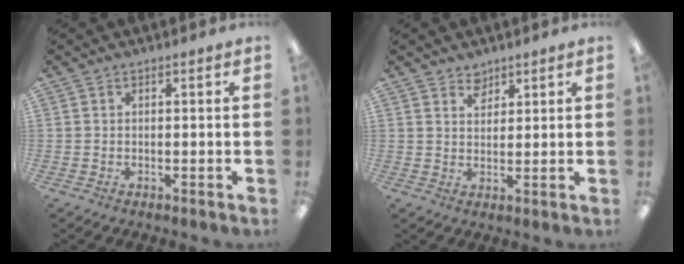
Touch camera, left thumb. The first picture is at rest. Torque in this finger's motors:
{"motor_torque": [0.03, 0.03, -0.48, 0.21, 0.02]}